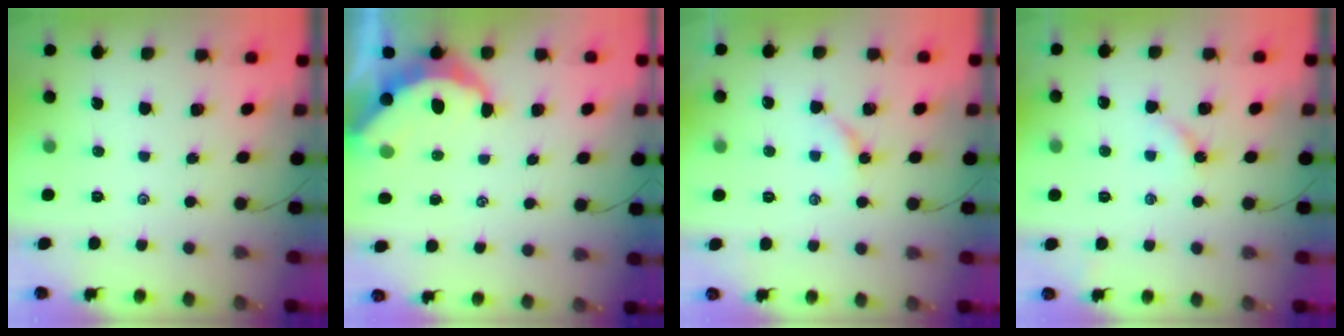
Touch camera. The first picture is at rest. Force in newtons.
{"total": 7.9, "press": 7.8, "slide": 0.7}
{"total": 3.0, "press": 2.9, "slide": 0.3}
{"total": 2.7, "press": 2.7, "slide": 0.4}